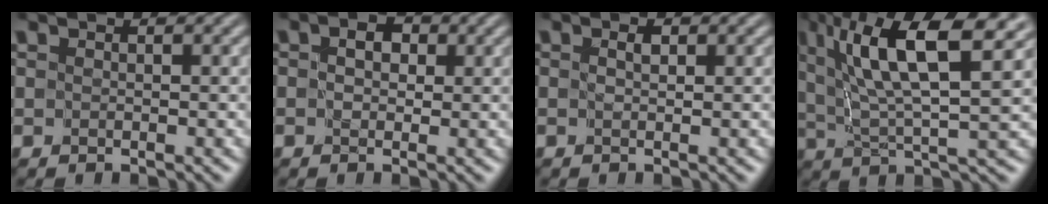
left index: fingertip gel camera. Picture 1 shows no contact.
{"total": 1.5, "force": [0.1, 1.0, 1.1], "torque": [-0.017, 0.003, 0.000]}
{"total": 0.5, "force": [0.1, 0.0, 0.5], "torque": [-0.009, 0.001, 0.003]}
{"total": 11.2, "force": [5.2, 2.9, 9.6], "torque": [-0.173, 0.015, 0.091]}